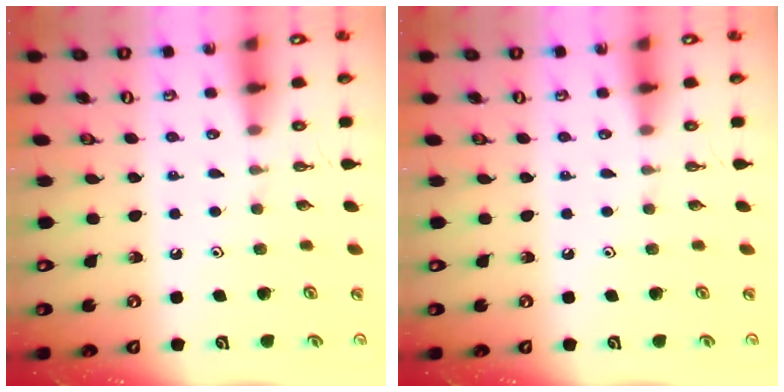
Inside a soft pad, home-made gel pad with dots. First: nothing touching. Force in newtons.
{"total": 0.0}